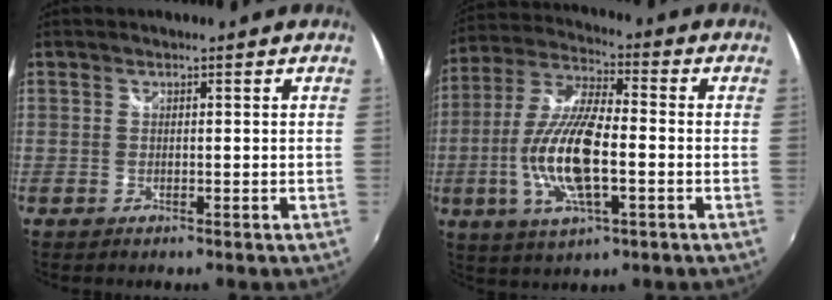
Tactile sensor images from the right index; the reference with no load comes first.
{"total": 15.3, "force": [-3.2, 5.0, 14.1], "torque": [-0.287, -0.006, -0.061]}